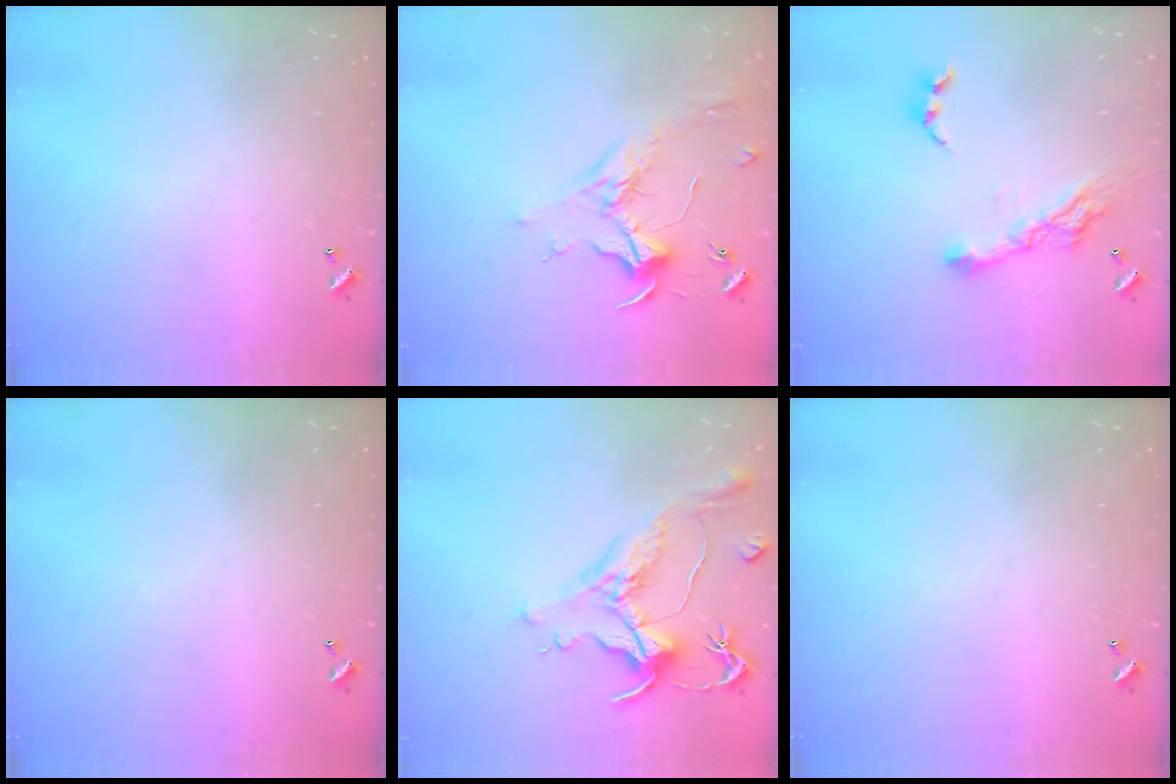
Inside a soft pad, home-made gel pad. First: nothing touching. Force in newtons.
{"total": 2.0, "press": 1.9, "slide": 0.7}
{"total": 9.2, "press": 9.1, "slide": 1.0}
{"total": 0.0}
{"total": 1.1, "press": 0.2, "slide": 1.1}
{"total": 0.0}